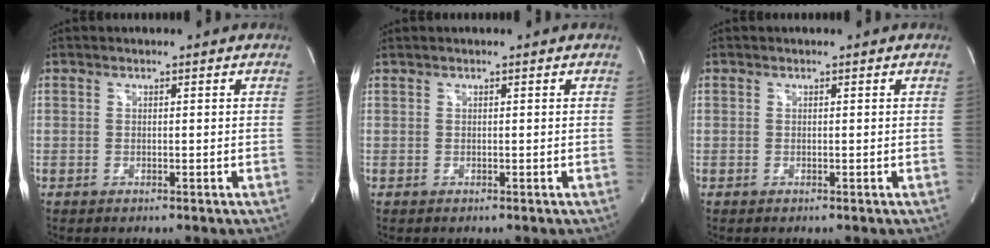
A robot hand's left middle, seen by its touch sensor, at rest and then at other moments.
{"total": 0.0}
{"total": 0.0}